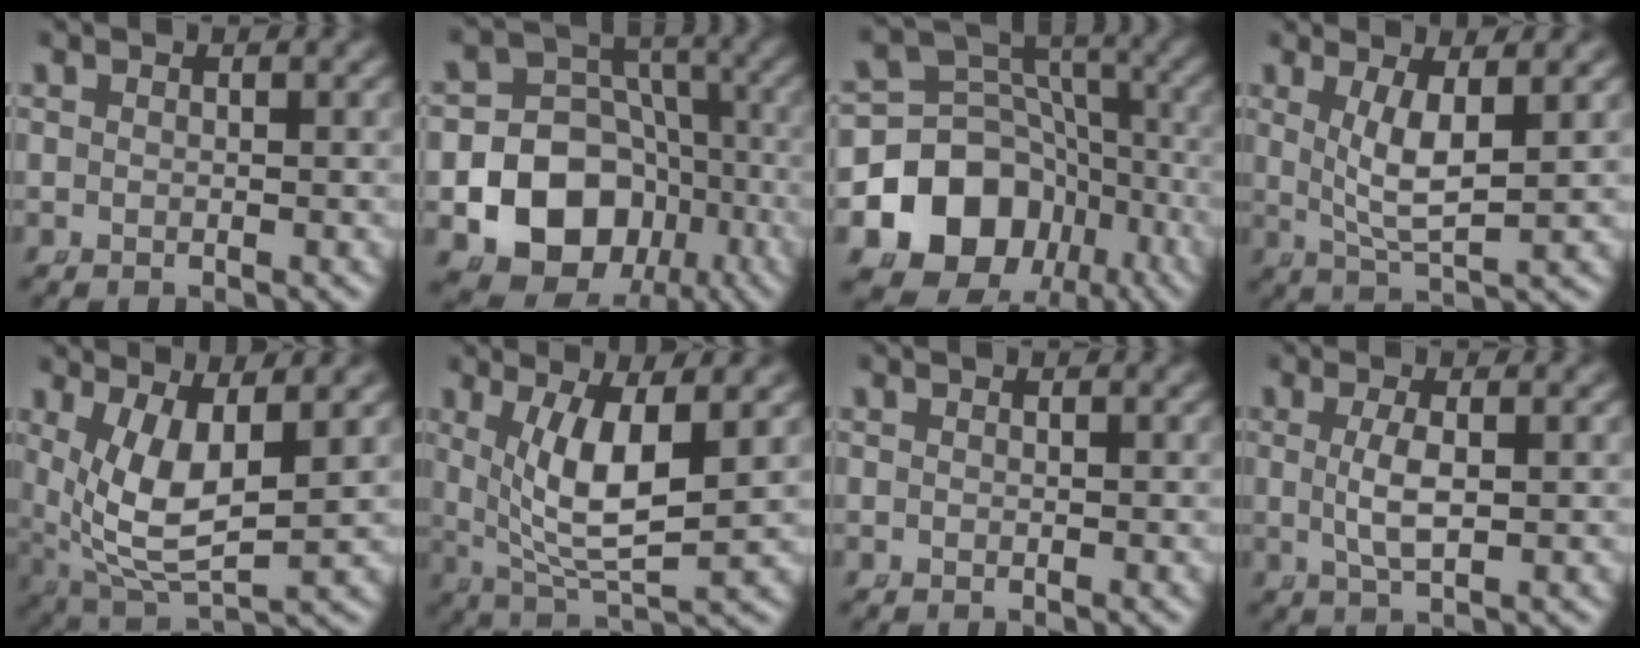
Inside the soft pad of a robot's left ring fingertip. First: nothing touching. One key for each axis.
{"total": 17.4, "fx": -5.1, "fy": 15.2, "fz": 6.7, "tx": -0.173, "ty": -0.078, "tz": -0.075}
{"total": 16.6, "fx": -5.7, "fy": 13.9, "fz": 7.0, "tx": -0.142, "ty": -0.066, "tz": -0.080}
{"total": 4.8, "fx": 1.0, "fy": 1.5, "fz": 4.4, "tx": -0.084, "ty": -0.018, "tz": 0.032}
{"total": 9.0, "fx": 0.9, "fy": 5.5, "fz": 7.0, "tx": -0.156, "ty": -0.042, "tz": 0.039}
{"total": 7.5, "fx": 1.2, "fy": 3.4, "fz": 6.5, "tx": -0.126, "ty": -0.019, "tz": 0.037}
{"total": 0.0}
{"total": 2.7, "fx": 0.0, "fy": 0.3, "fz": 2.7, "tx": -0.063, "ty": -0.011, "tz": 0.010}